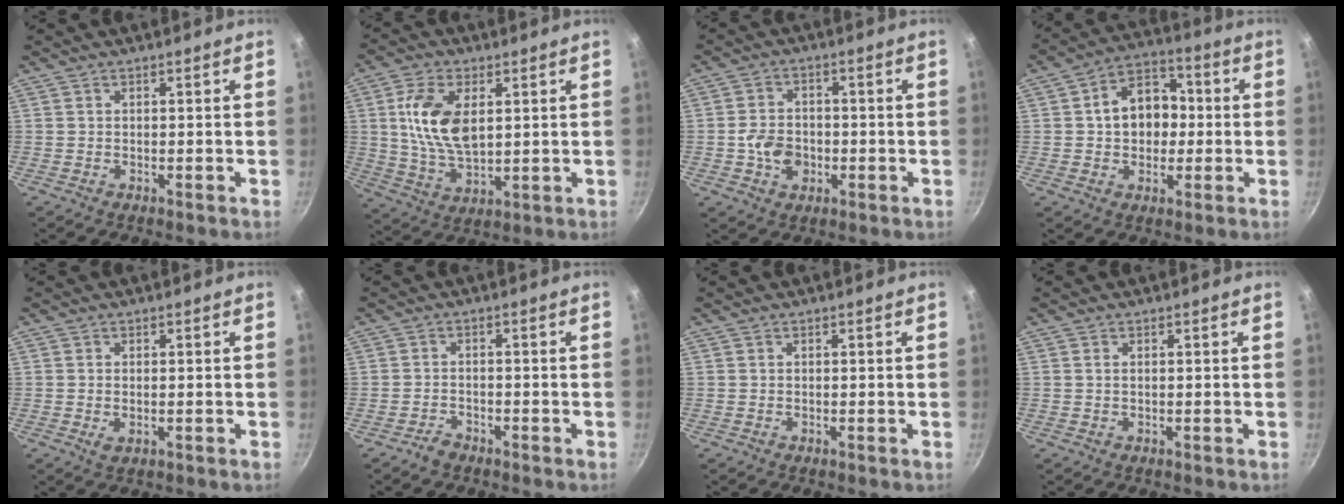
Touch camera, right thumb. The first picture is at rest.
{"total": 12.5, "force": [2.8, 6.8, 10.0], "torque": [-0.184, -0.011, 0.057]}
{"total": 6.8, "force": [-1.6, 5.1, 4.1], "torque": [-0.056, 0.016, -0.030]}
{"total": 11.6, "force": [0.4, 8.8, 7.4], "torque": [-0.073, 0.025, -0.005]}
{"total": 1.8, "force": [-0.2, 1.0, 1.5], "torque": [-0.027, -0.004, -0.002]}
{"total": 2.2, "force": [-1.9, 1.0, 0.6], "torque": [-0.008, 0.021, -0.030]}
{"total": 0.0}
{"total": 0.6, "force": [0.2, 0.3, 0.5], "torque": [-0.010, 0.001, 0.002]}